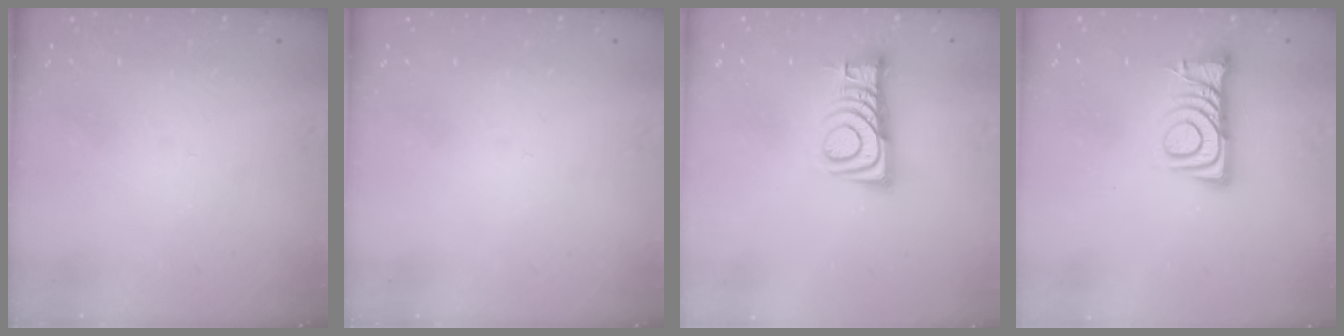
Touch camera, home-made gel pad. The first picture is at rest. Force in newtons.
{"total": 0.0}
{"total": 10.1, "press": 10.1, "slide": 0.3}
{"total": 7.6, "press": 7.6, "slide": 0.7}